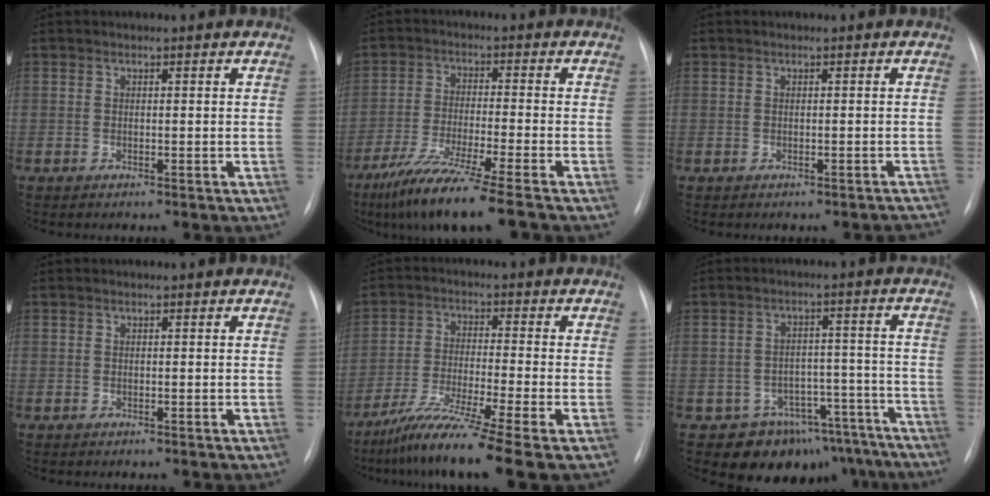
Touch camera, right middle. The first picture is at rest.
{"total": 11.9, "force": [-8.8, -1.2, 8.0], "torque": [-0.140, -0.045, -0.148]}
{"total": 1.7, "force": [-1.5, 0.7, 0.4], "torque": [0.004, 0.007, -0.017]}
{"total": 0.0}
{"total": 12.1, "force": [-8.4, -1.4, 8.5], "torque": [-0.157, -0.044, -0.144]}
{"total": 12.3, "force": [-9.6, 7.5, 1.5], "torque": [0.014, 0.059, -0.113]}